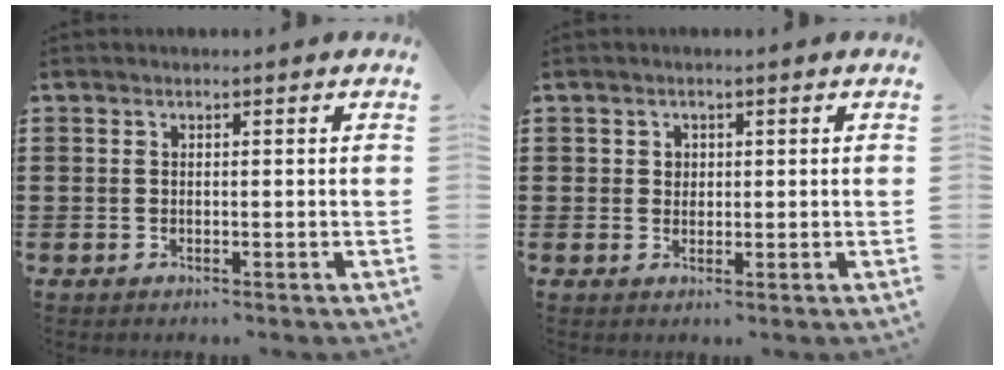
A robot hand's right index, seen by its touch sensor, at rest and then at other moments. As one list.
[{"total": 1.4, "force": [0.4, 1.3, 0.3], "torque": [-0.010, 0.006, 0.007]}]